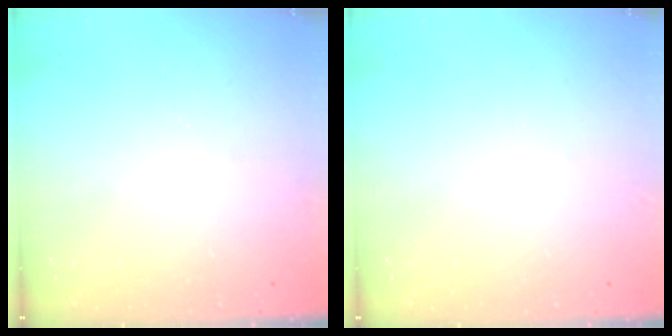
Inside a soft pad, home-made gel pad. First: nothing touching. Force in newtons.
{"total": 0.0}